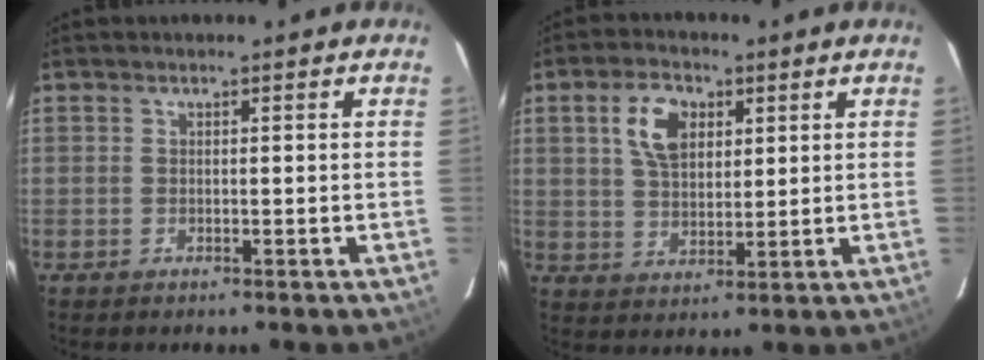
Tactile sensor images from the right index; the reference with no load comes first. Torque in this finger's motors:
{"motor_torque": [0.25, 0.06, 0.20, 0.06]}